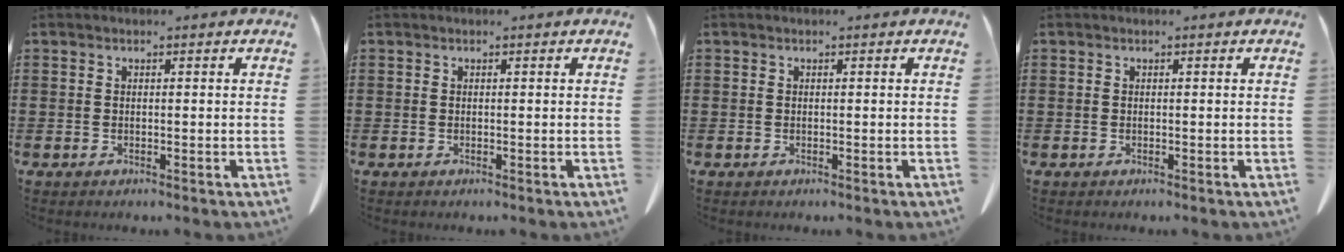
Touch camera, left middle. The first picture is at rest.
{"total": 0.0}
{"total": 0.0}
{"total": 0.0}